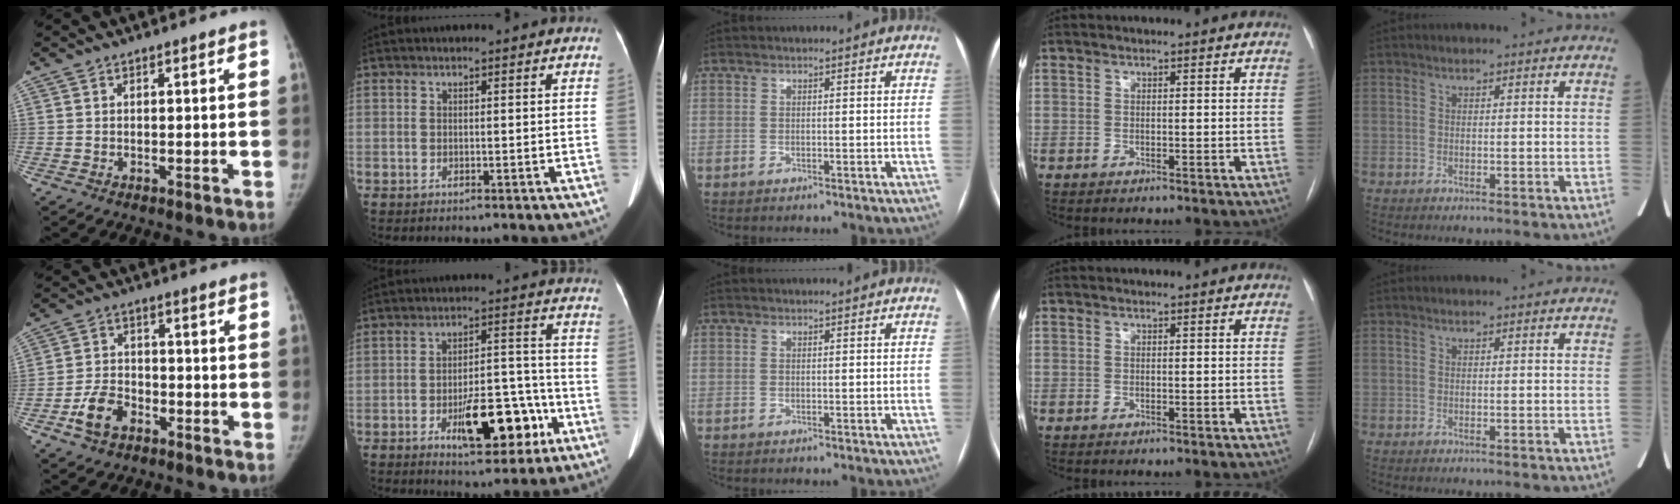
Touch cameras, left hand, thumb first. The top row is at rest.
{"thumb": {"total": 7.0, "force": [-3.7, 4.4, 3.9], "torque": [-0.072, 0.022, -0.066]}, "index": {"total": 11.9, "force": [-5.4, 4.5, 9.7], "torque": [-0.143, 0.019, -0.071]}, "middle": {"total": 0.7, "force": [0.6, 0.0, 0.2], "torque": [-0.002, 0.007, 0.009]}}